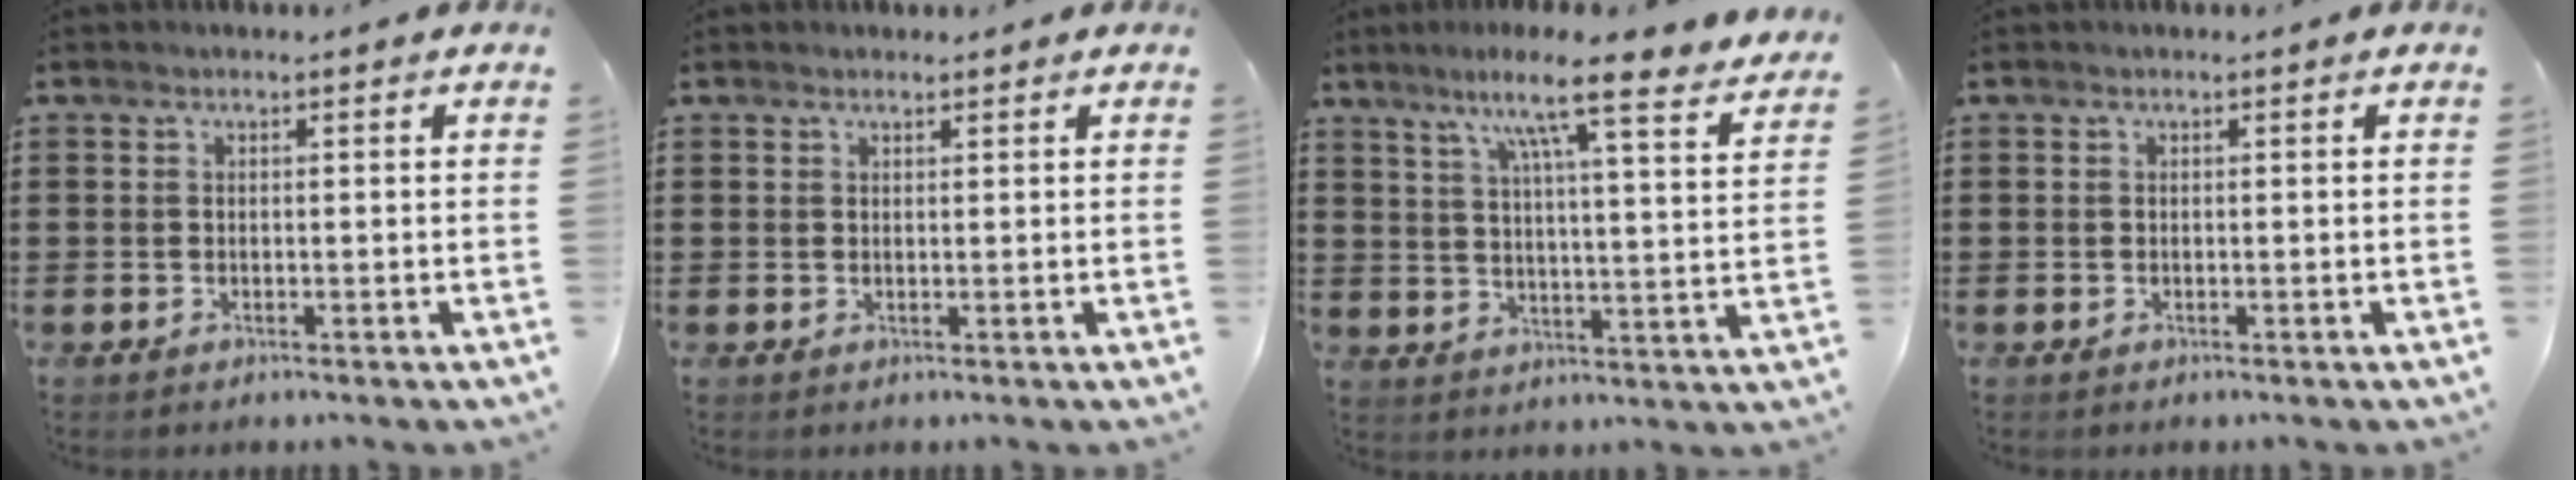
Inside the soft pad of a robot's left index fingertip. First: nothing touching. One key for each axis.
{"total": 0.8, "fx": 0.7, "fy": 0.2, "fz": 0.1, "tx": -0.004, "ty": 0.000, "tz": 0.015}
{"total": 9.7, "fx": 7.8, "fy": -0.1, "fz": 5.8, "tx": -0.116, "ty": -0.050, "tz": 0.122}
{"total": 0.0}